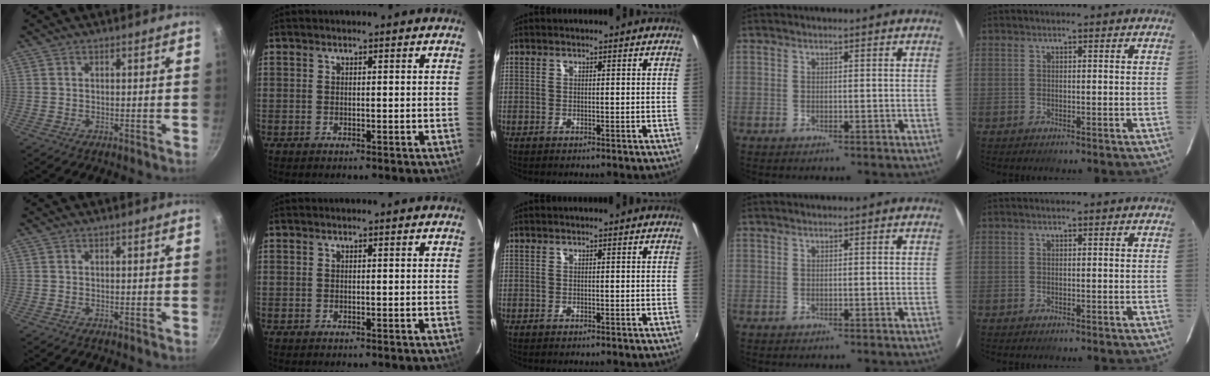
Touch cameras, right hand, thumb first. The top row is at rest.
{}